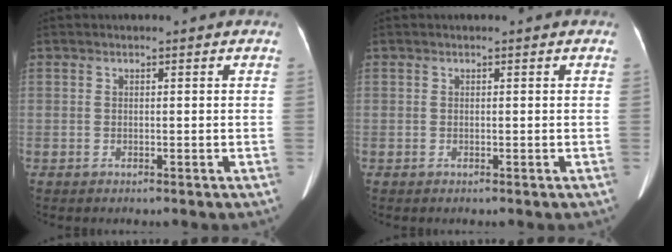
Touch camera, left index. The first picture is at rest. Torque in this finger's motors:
{"motor_torque": [0.00, 0.01, 0.00, 0.00]}